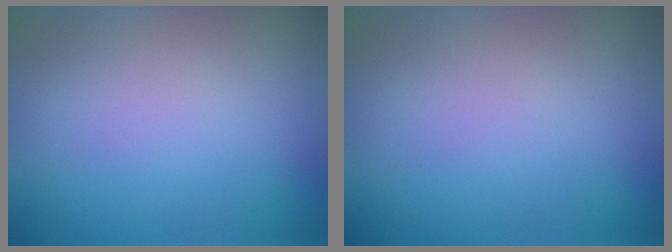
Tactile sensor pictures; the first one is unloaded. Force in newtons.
{"total": 0.0}